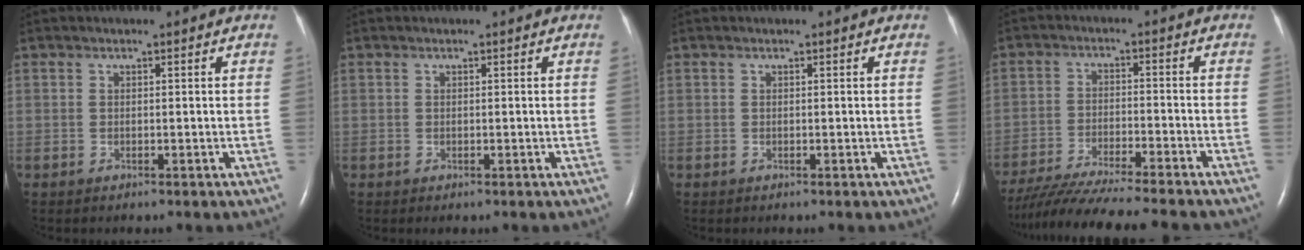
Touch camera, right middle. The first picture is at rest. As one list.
[{"total": 0.0}, {"total": 0.0}, {"total": 16.5, "force": [-14.6, -0.4, 7.6], "torque": [-0.129, -0.035, -0.233]}]